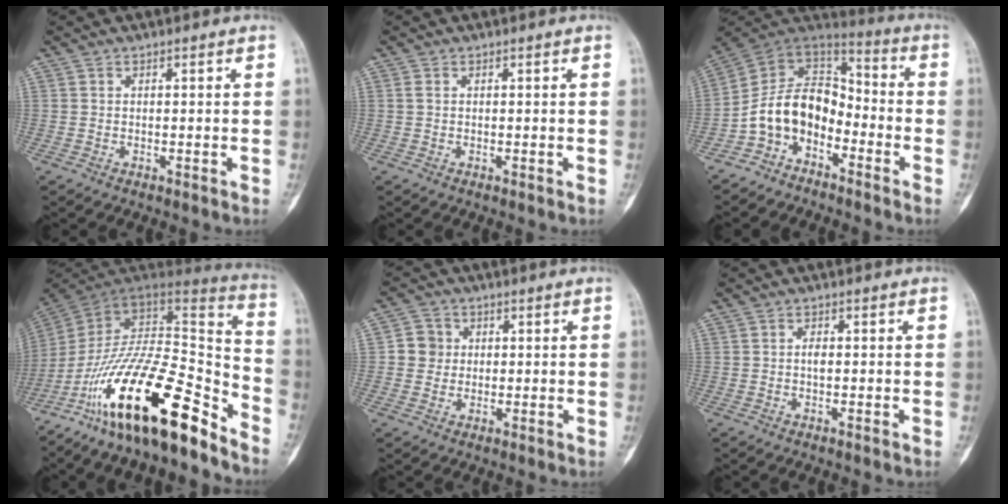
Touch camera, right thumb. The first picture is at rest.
{"total": 0.7, "force": [0.1, 0.5, 0.5], "torque": [-0.013, 0.001, 0.003]}
{"total": 12.4, "force": [-5.4, 8.6, 7.1], "torque": [-0.105, 0.087, -0.115]}
{"total": 27.0, "force": [-17.7, 7.8, 18.8], "torque": [-0.293, 0.089, -0.298]}
{"total": 4.4, "force": [0.4, 4.3, 1.1], "torque": [0.007, 0.006, -0.001]}
{"total": 1.3, "force": [-0.2, 0.5, 1.2], "torque": [-0.021, 0.001, -0.007]}